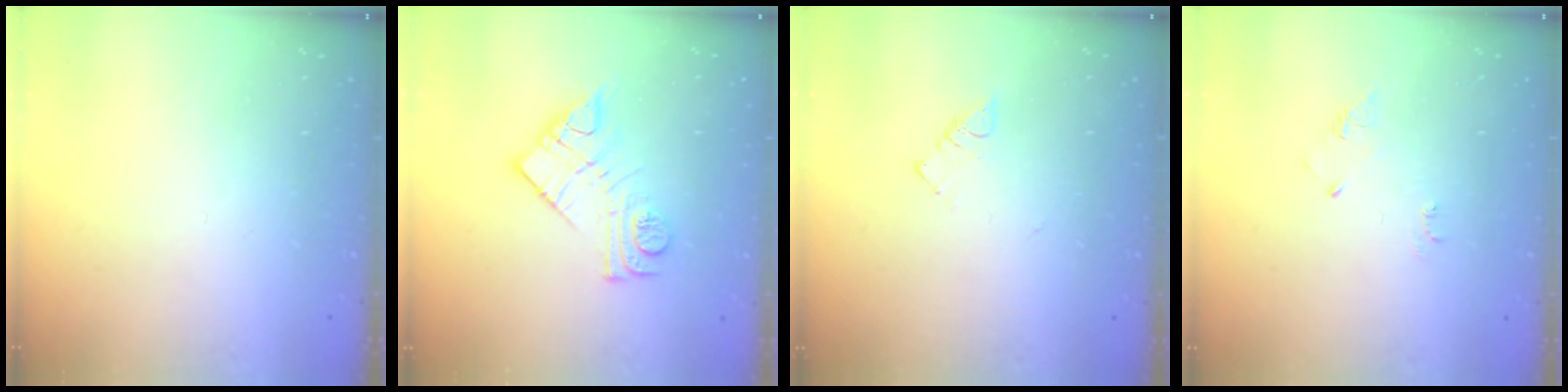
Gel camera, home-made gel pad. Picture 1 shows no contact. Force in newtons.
{"total": 12.8, "press": 12.8, "slide": 0.8}
{"total": 2.9, "press": 2.9, "slide": 0.5}
{"total": 4.5, "press": 4.5, "slide": 0.8}